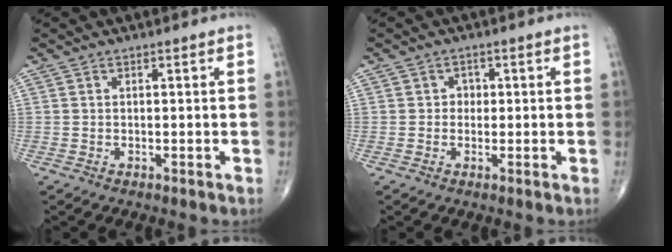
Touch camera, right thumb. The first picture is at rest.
{"total": 1.7, "force": [0.1, 1.6, 0.7], "torque": [0.004, 0.005, -0.004]}